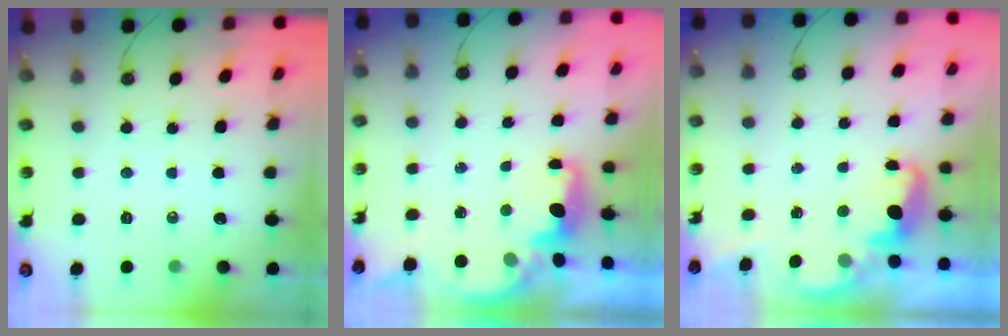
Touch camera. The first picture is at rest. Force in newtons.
{"total": 2.2, "press": 2.0, "slide": 0.8}
{"total": 2.7, "press": 2.6, "slide": 0.7}